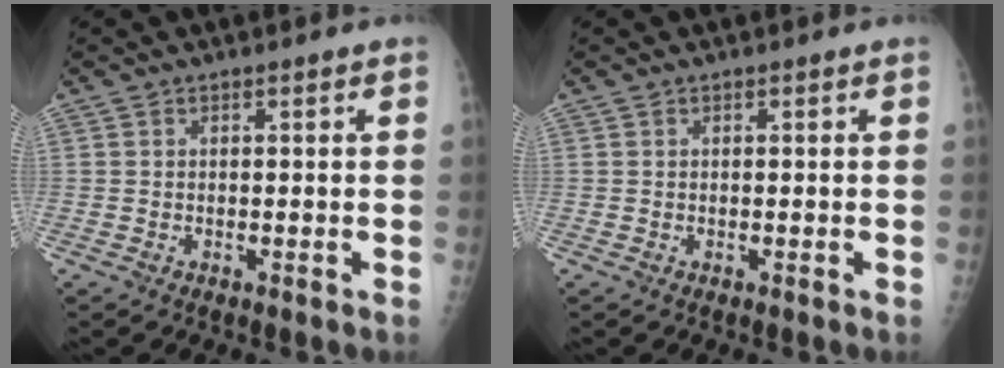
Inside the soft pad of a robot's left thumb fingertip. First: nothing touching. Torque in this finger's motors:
{"motor_torque": [0.00, 0.01, -0.01, -0.01, 0.00]}